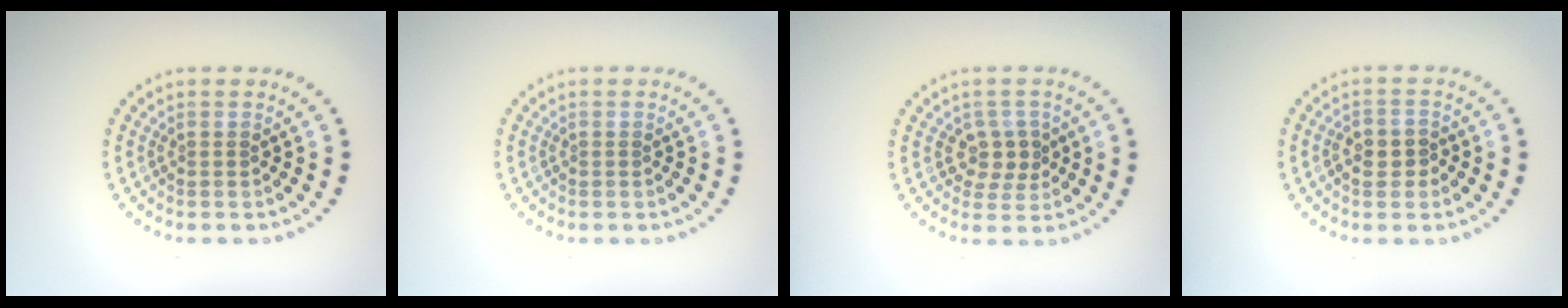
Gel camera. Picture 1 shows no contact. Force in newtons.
{"total": 0.0}
{"total": 2.3, "press": 2.1, "slide": 0.9}
{"total": 1.8, "press": 1.7, "slide": 0.5}